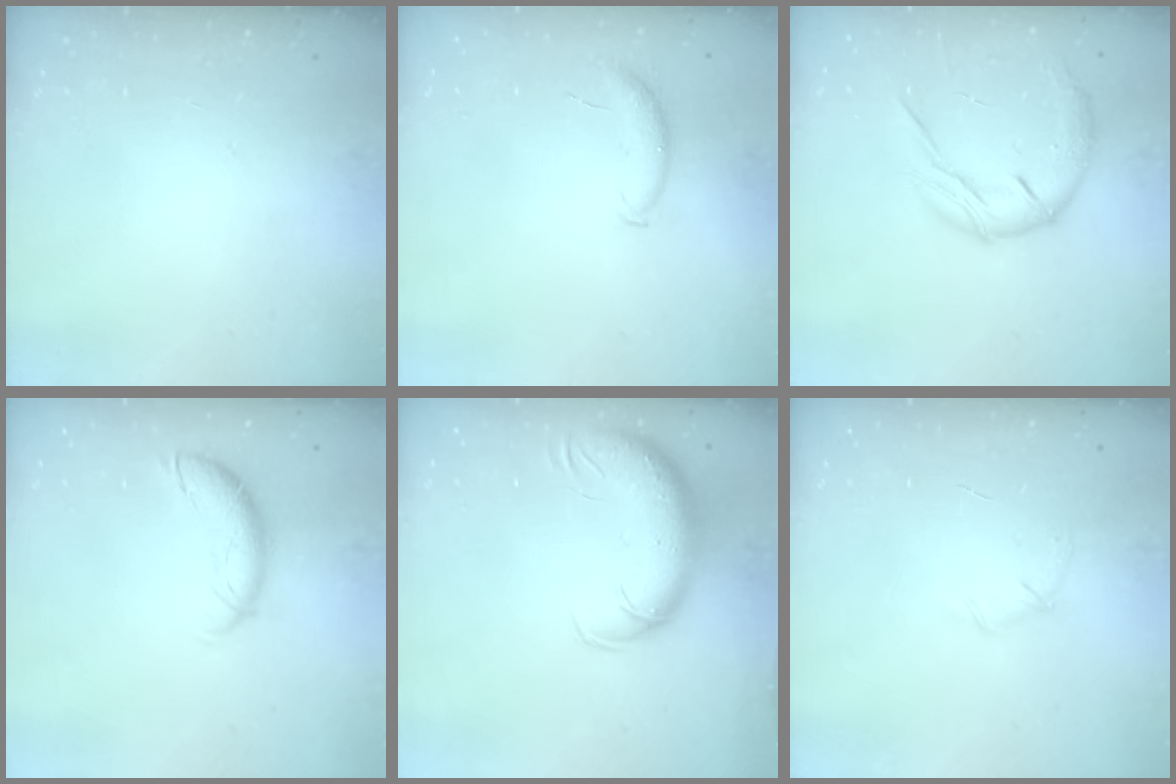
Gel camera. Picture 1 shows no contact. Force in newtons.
{"total": 6.9, "press": 6.9, "slide": 0.5}
{"total": 13.4, "press": 13.4, "slide": 1.3}
{"total": 9.5, "press": 9.5, "slide": 0.5}
{"total": 13.6, "press": 13.1, "slide": 3.5}
{"total": 5.6, "press": 5.4, "slide": 1.6}